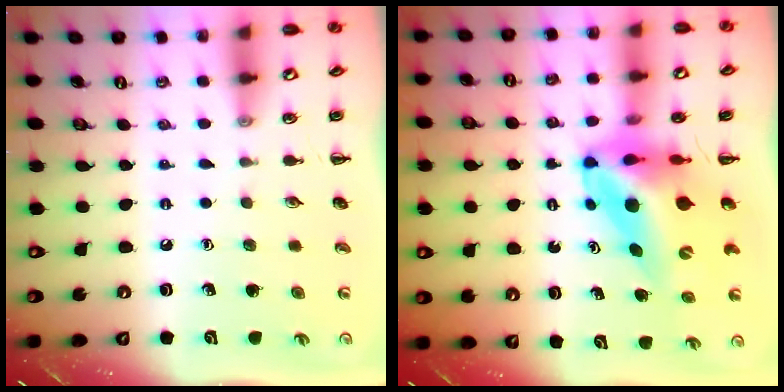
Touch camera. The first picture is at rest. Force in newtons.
{"total": 10.7, "press": 10.2, "slide": 3.1}